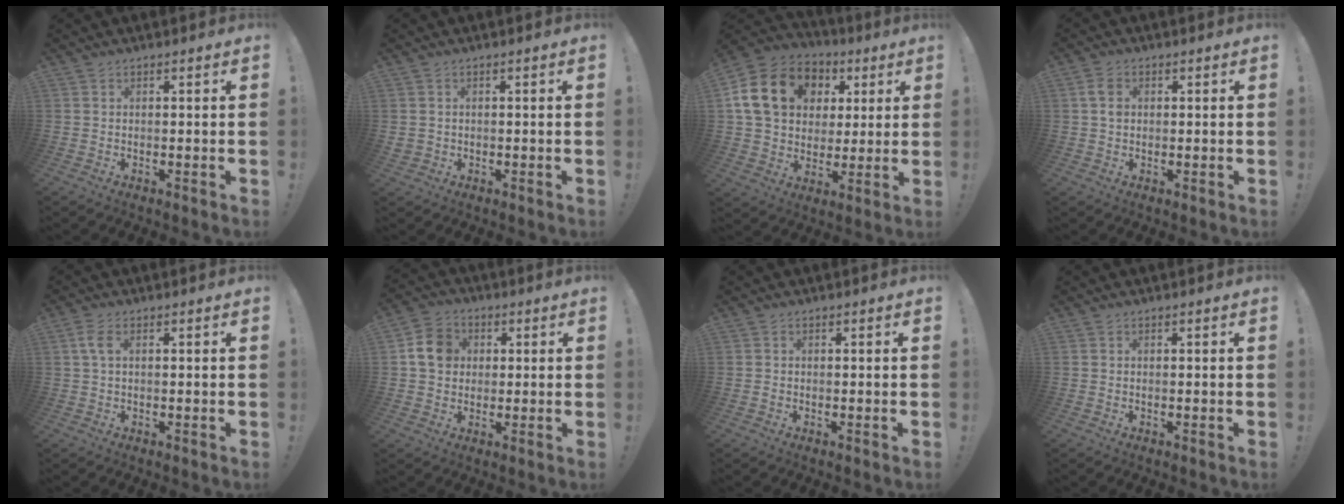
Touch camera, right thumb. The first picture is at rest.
{"total": 1.4, "force": [0.2, 1.4, 0.3], "torque": [-0.006, 0.003, 0.004]}
{"total": 19.7, "force": [6.2, 15.1, 11.1], "torque": [-0.179, -0.003, 0.130]}
{"total": 4.2, "force": [0.6, 3.1, 2.8], "torque": [-0.043, 0.005, 0.012]}
{"total": 3.7, "force": [0.9, 1.6, 3.2], "torque": [-0.059, 0.004, 0.017]}
{"total": 8.9, "force": [1.9, 7.8, 3.9], "torque": [-0.053, 0.008, 0.041]}
{"total": 0.5, "force": [-0.4, 0.4, 0.1], "torque": [-0.003, 0.002, -0.007]}
{"total": 0.0}